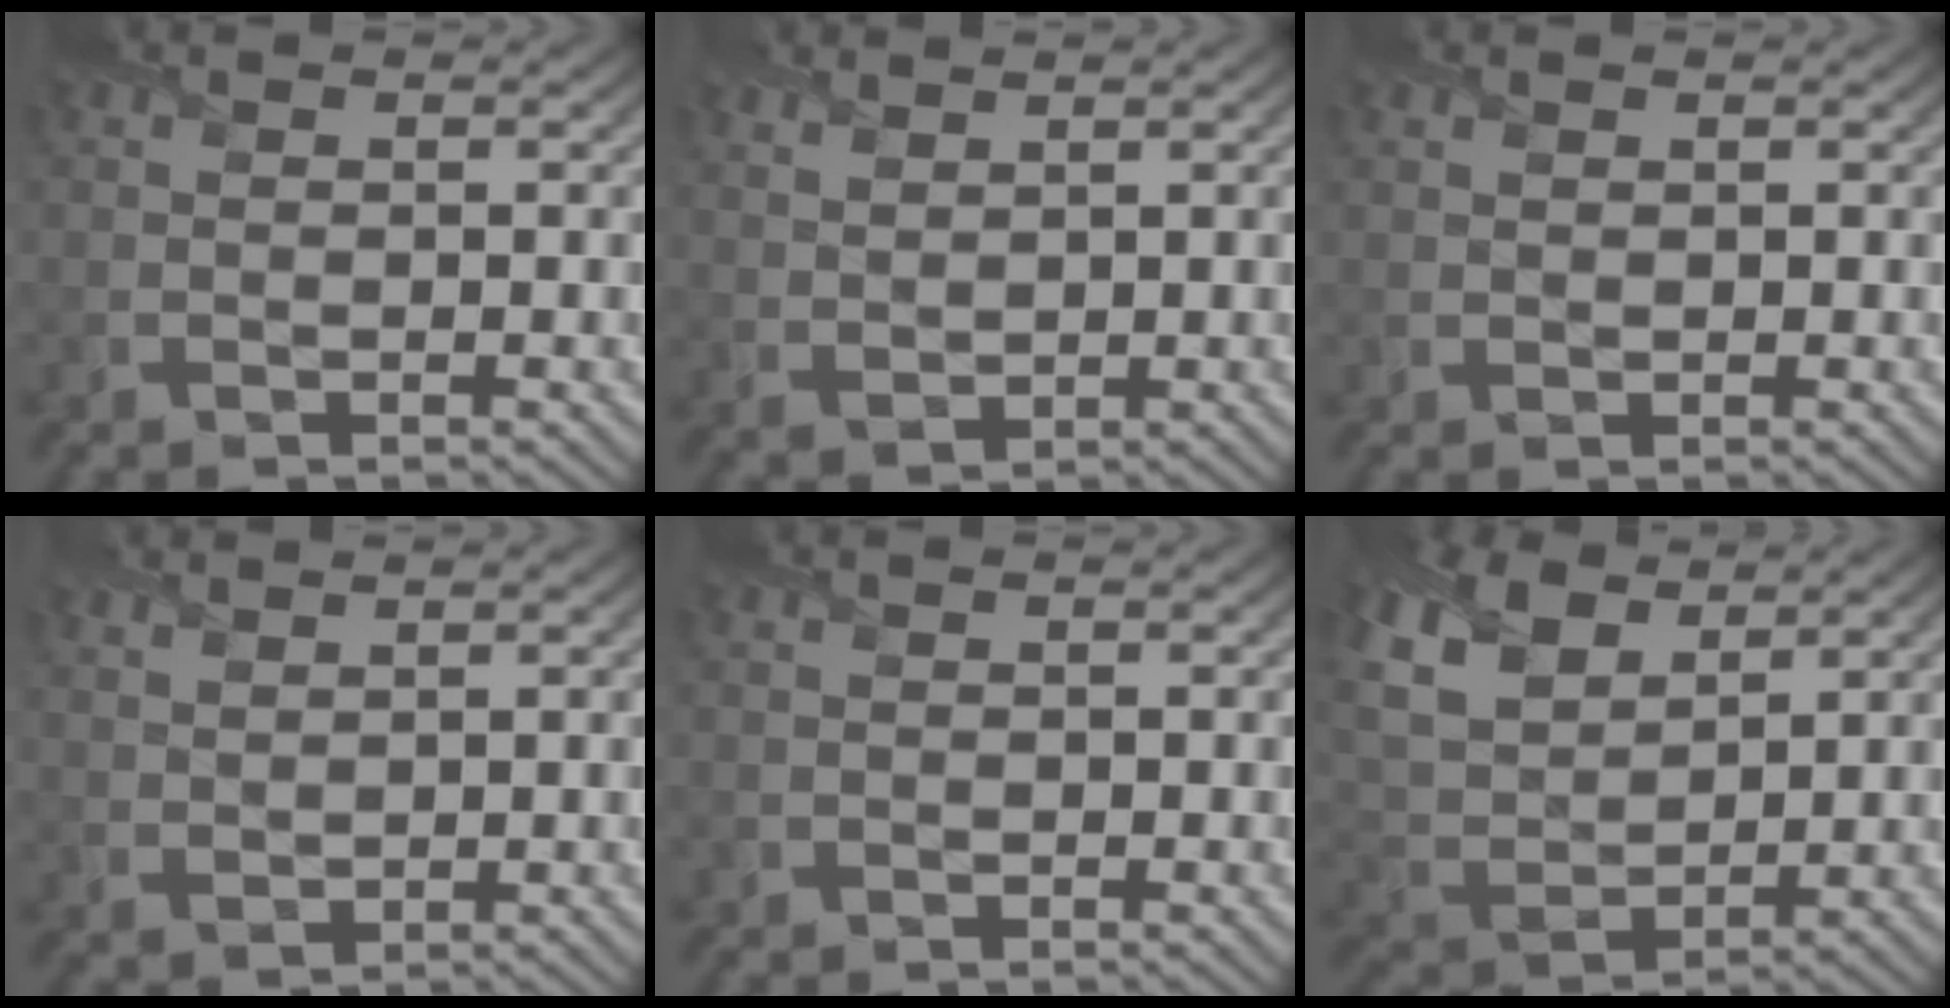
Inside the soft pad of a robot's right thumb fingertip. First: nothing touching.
{"total": 3.1, "force": [2.4, 1.4, 1.5], "torque": [-0.040, 0.001, 0.056]}
{"total": 1.0, "force": [0.7, 0.6, 0.1], "torque": [-0.004, -0.002, 0.017]}
{"total": 2.5, "force": [2.0, 1.1, 1.2], "torque": [-0.032, 0.001, 0.047]}
{"total": 0.8, "force": [-0.2, 0.8, 0.0], "torque": [0.002, -0.005, -0.007]}
{"total": 10.2, "force": [6.0, 5.5, 6.0], "torque": [-0.176, 0.014, 0.122]}